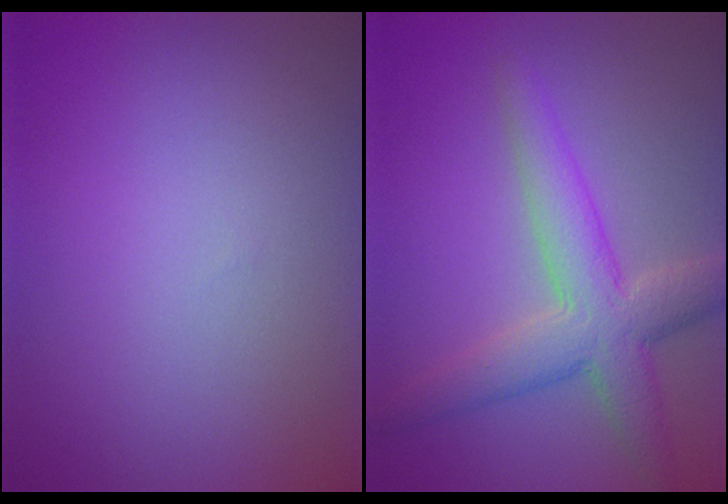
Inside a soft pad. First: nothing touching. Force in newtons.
{"total": 5.6, "press": 5.6, "slide": 0.2}